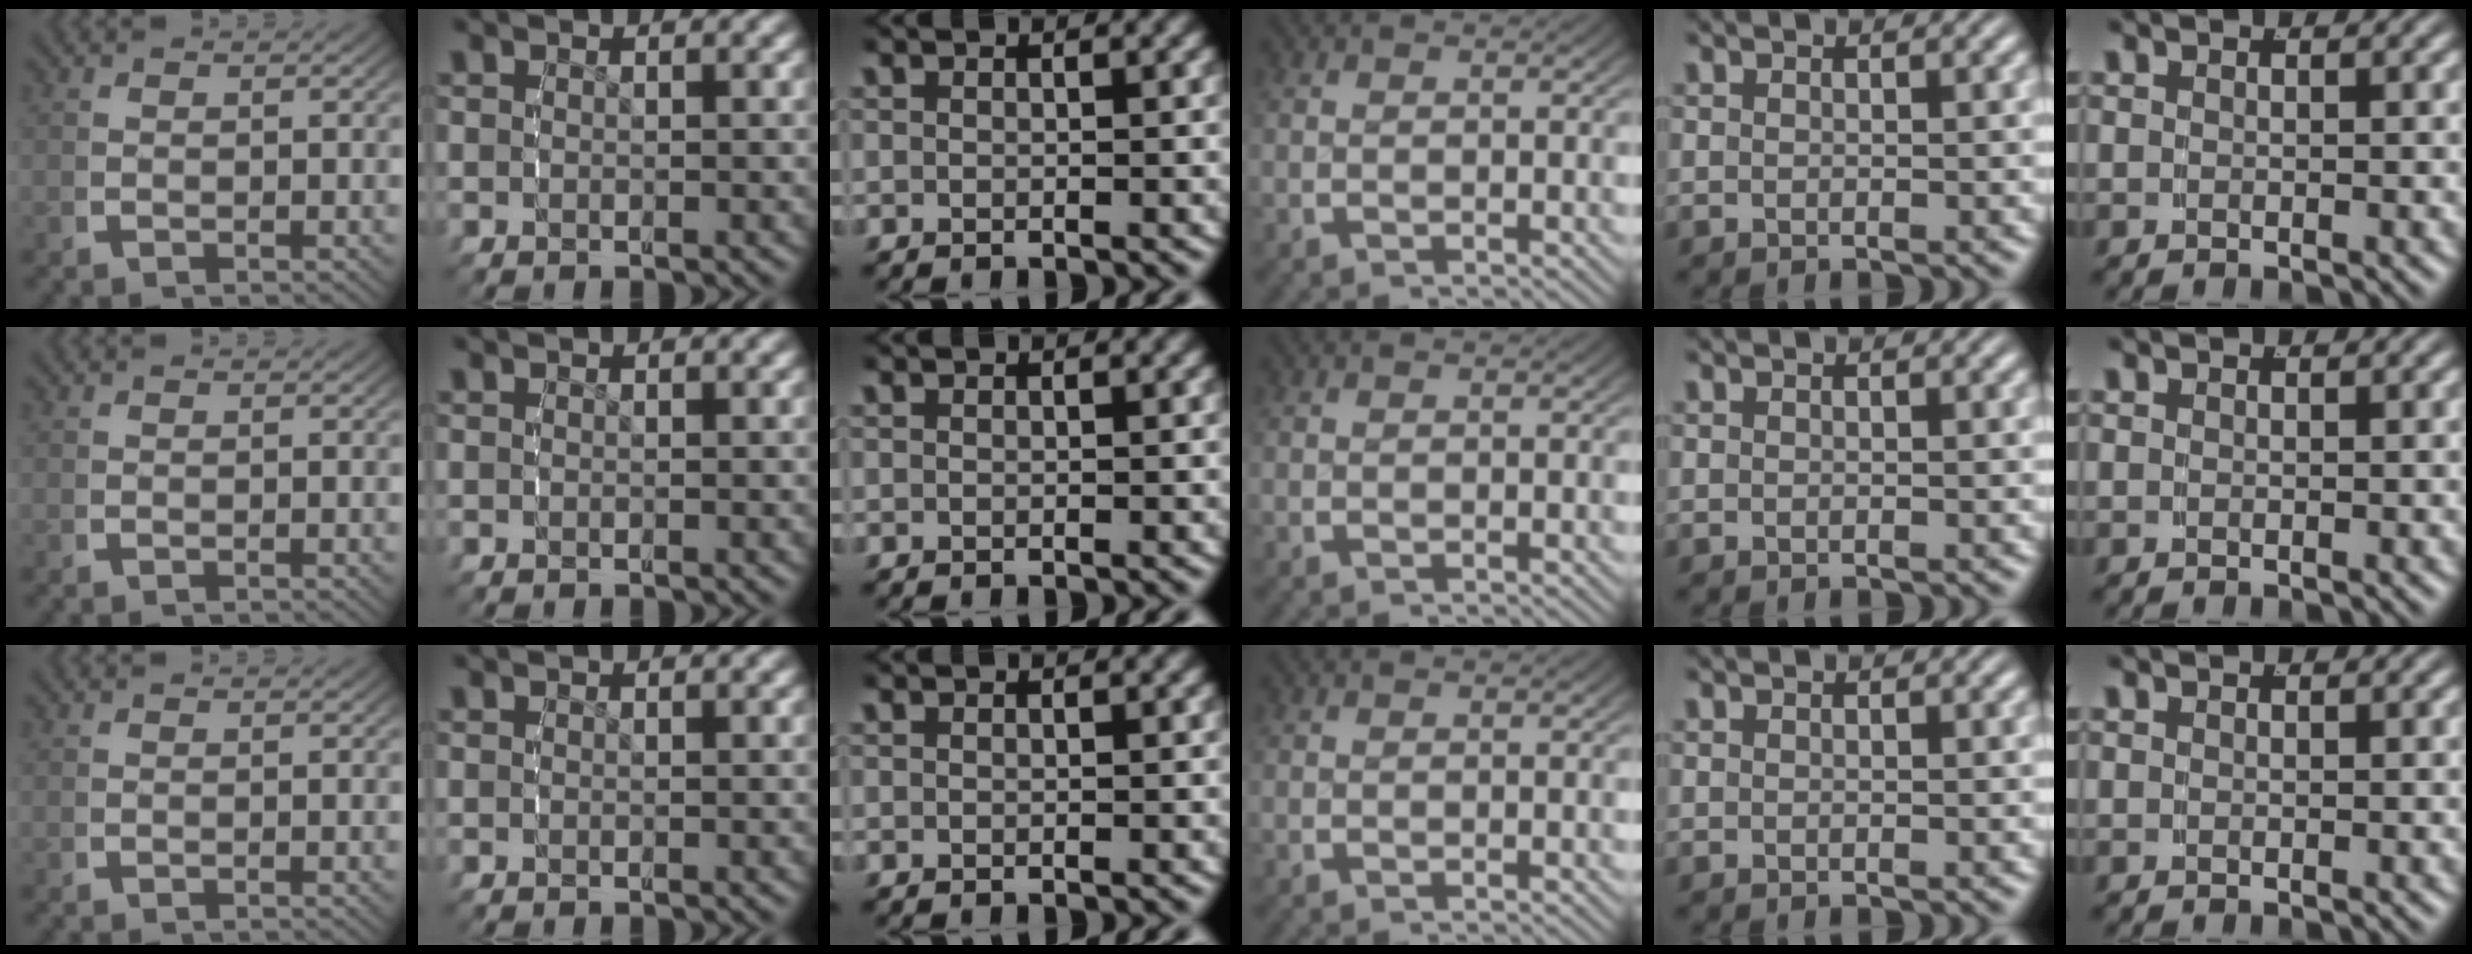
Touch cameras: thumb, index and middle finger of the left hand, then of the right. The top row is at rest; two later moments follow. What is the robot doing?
{"motion": "reach", "object": "shorts"}